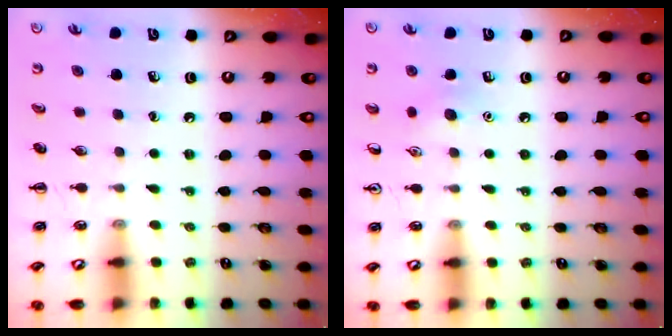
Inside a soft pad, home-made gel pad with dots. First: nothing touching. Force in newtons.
{"total": 7.3, "press": 7.0, "slide": 2.0}